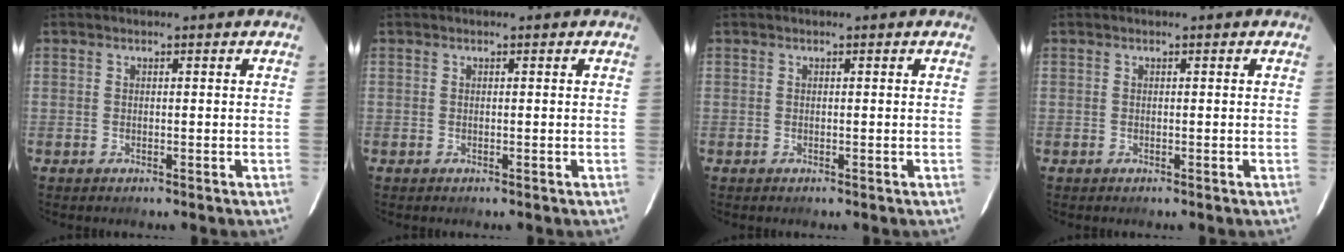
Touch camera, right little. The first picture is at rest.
{"total": 0.0}
{"total": 0.0}
{"total": 0.0}